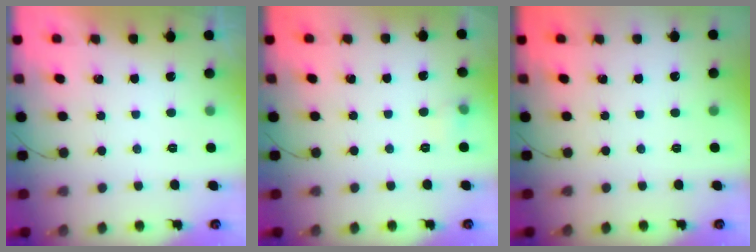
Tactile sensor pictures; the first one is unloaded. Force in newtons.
{"total": 4.0, "press": 3.8, "slide": 1.0}
{"total": 0.0}